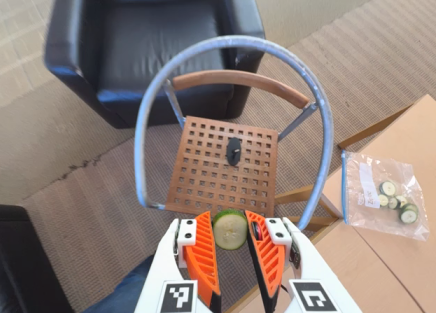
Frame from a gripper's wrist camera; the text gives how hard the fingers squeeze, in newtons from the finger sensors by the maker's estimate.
{"total": 8.3, "left": 8.3, "right": 8.2}